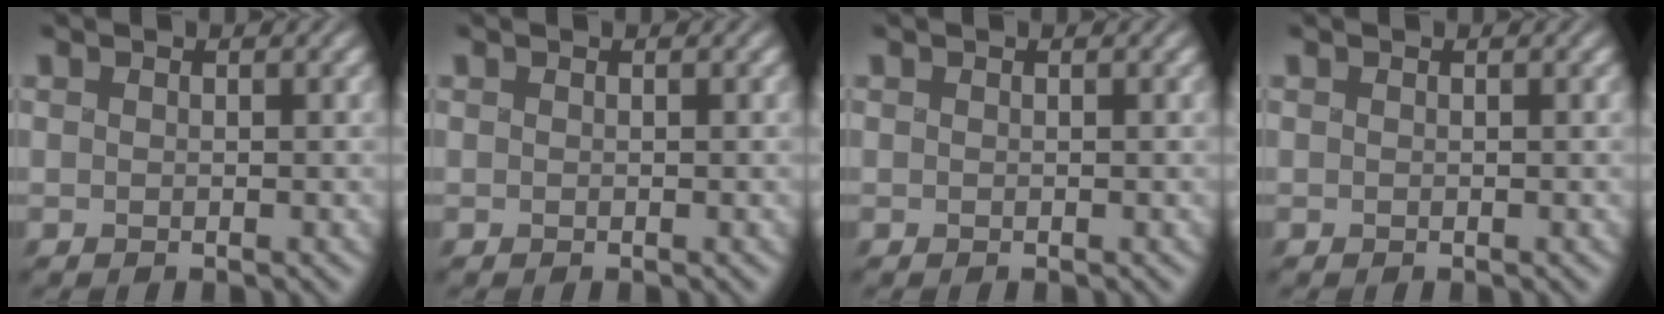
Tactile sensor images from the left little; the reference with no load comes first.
{"total": 0.0}
{"total": 0.0}
{"total": 0.0}